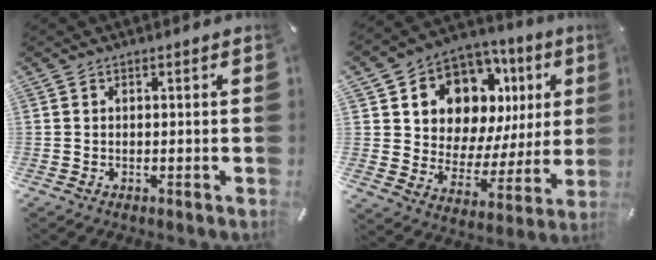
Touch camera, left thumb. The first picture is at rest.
{"total": 11.2, "force": [7.1, 7.9, 3.5], "torque": [-0.064, -0.074, 0.127]}